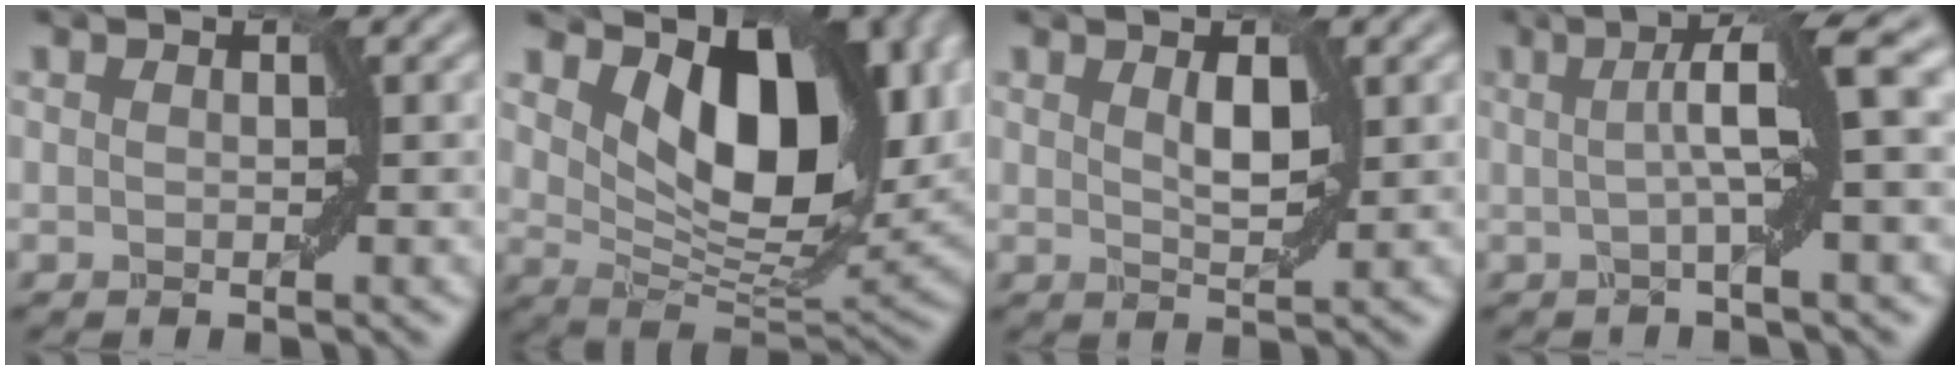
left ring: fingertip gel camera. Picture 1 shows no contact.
{"total": 11.9, "force": [4.3, 6.5, 9.0], "torque": [-0.135, -0.013, 0.081]}
{"total": 2.2, "force": [0.9, 0.7, 1.9], "torque": [-0.034, -0.002, 0.018]}
{"total": 6.6, "force": [1.2, 0.9, 6.4], "torque": [-0.098, 0.014, 0.014]}